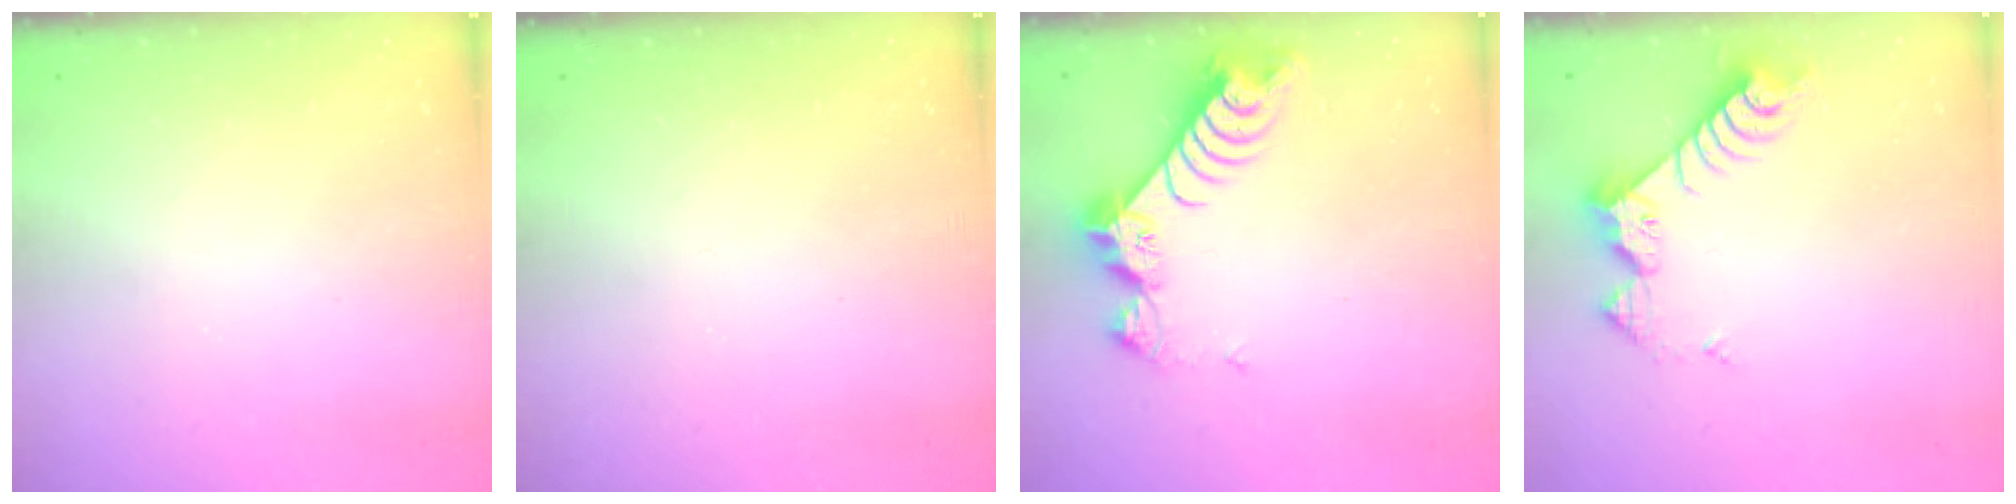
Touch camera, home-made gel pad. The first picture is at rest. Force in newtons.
{"total": 0.0}
{"total": 9.4, "press": 9.4, "slide": 0.9}
{"total": 8.6, "press": 8.5, "slide": 0.8}